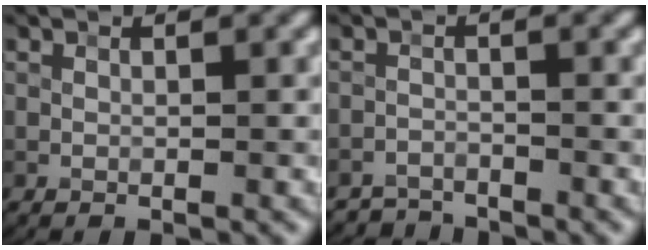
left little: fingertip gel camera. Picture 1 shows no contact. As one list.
[{"total": 2.0, "force": [-1.9, 0.4, -0.4], "torque": [0.018, 0.003, -0.039]}]